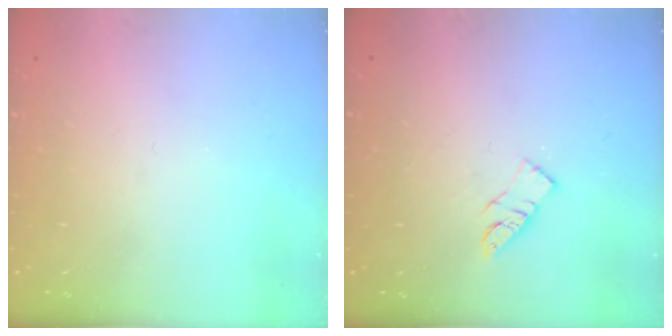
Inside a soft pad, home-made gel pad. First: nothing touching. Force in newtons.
{"total": 7.5, "press": 7.4, "slide": 0.4}